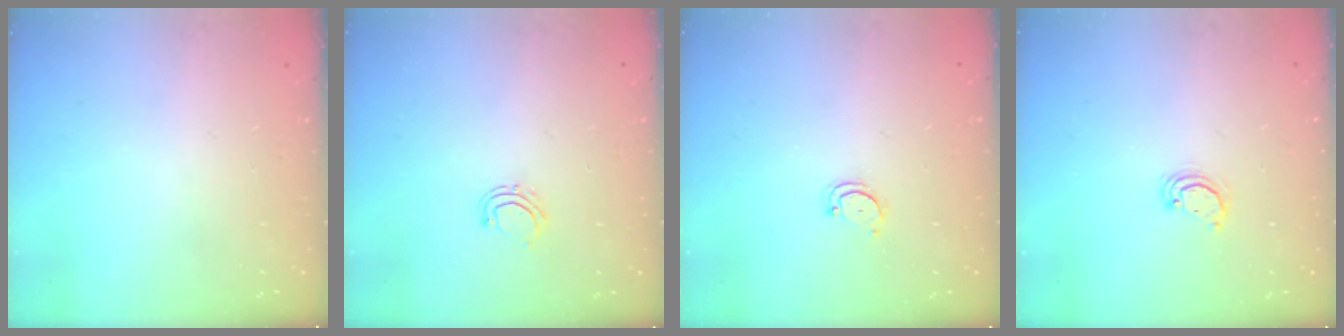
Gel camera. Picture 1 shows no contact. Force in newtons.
{"total": 5.0, "press": 4.9, "slide": 0.7}
{"total": 3.0, "press": 3.0, "slide": 0.2}
{"total": 2.2, "press": 2.2, "slide": 0.3}